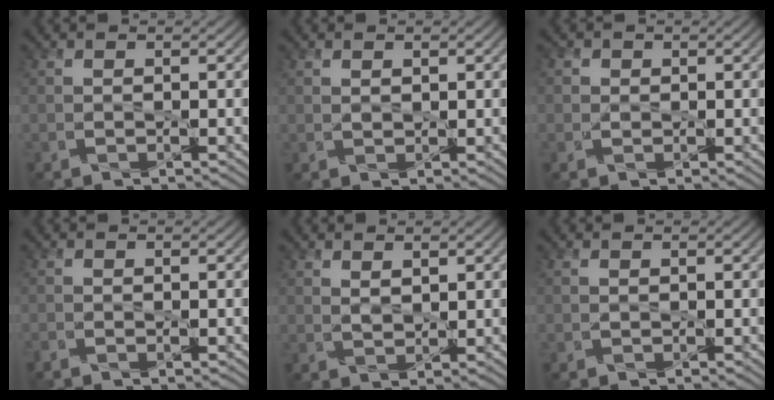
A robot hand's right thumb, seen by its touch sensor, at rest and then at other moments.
{"total": 0.8, "force": [0.6, 0.4, 0.4], "torque": [-0.012, -0.003, 0.012]}
{"total": 1.7, "force": [0.5, 1.5, 0.4], "torque": [-0.011, -0.001, 0.002]}
{"total": 1.1, "force": [-0.7, 0.4, 0.7], "torque": [-0.017, -0.003, -0.012]}
{"total": 1.8, "force": [1.3, 0.7, 1.1], "torque": [-0.026, -0.006, 0.029]}
{"total": 0.0}